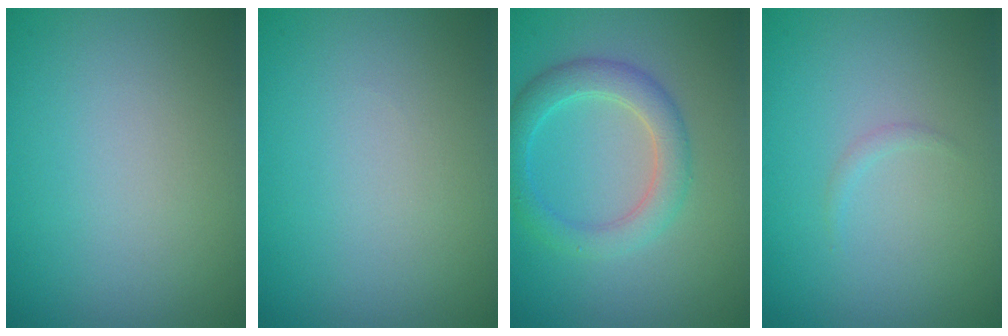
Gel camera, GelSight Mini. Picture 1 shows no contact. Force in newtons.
{"total": 0.0}
{"total": 3.6, "press": 3.6, "slide": 0.3}
{"total": 0.5, "press": 0.5, "slide": 0.1}